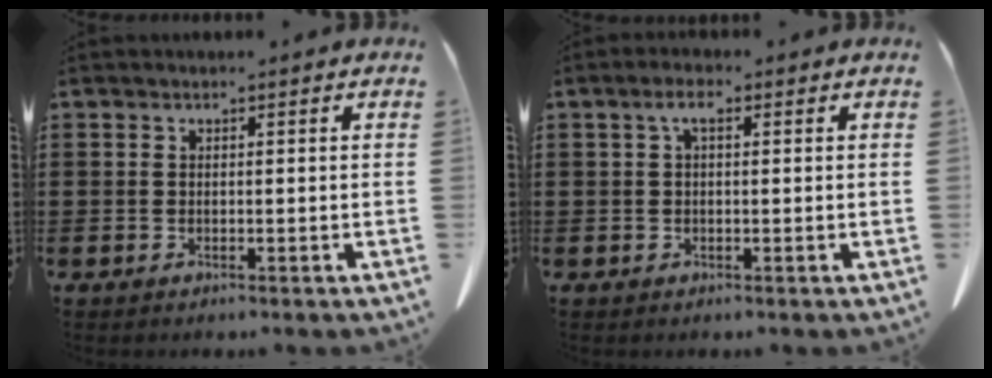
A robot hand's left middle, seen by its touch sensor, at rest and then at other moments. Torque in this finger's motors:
{"motor_torque": [0.57, 0.55, 0.19, 0.06]}